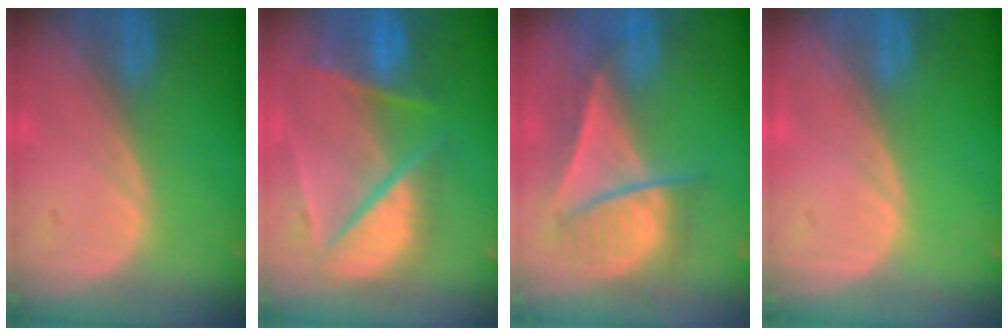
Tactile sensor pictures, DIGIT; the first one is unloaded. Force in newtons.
{"total": 10.1, "press": 8.6, "slide": 5.3}
{"total": 7.4, "press": 7.2, "slide": 1.6}
{"total": 0.0}